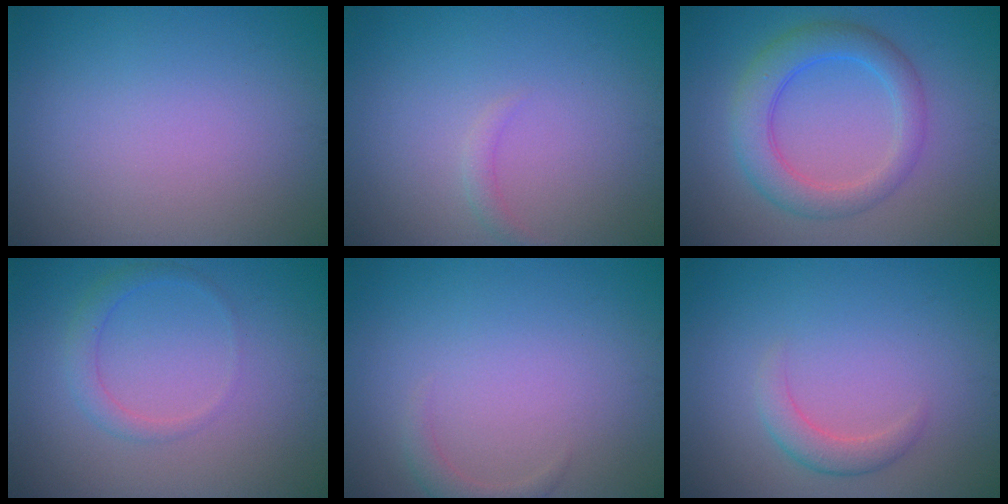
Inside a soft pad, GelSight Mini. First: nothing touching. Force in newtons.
{"total": 0.9, "press": 0.9, "slide": 0.1}
{"total": 4.8, "press": 4.8, "slide": 0.1}
{"total": 1.8, "press": 1.8, "slide": 0.1}
{"total": 1.3, "press": 1.3, "slide": 0.1}
{"total": 2.0, "press": 1.9, "slide": 0.2}